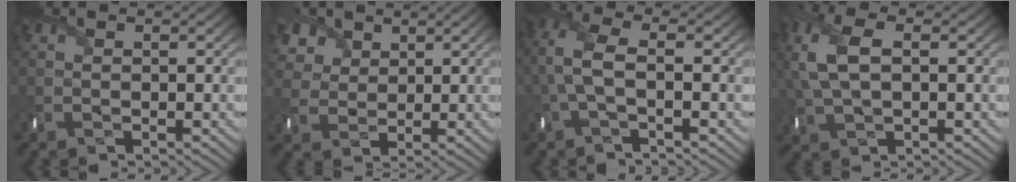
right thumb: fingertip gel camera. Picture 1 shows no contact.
{"total": 5.6, "force": [3.3, 4.0, 2.1], "torque": [-0.074, 0.010, 0.055]}
{"total": 5.0, "force": [-0.7, 1.9, 4.5], "torque": [-0.117, 0.013, -0.023]}
{"total": 8.1, "force": [1.2, 4.5, 6.7], "torque": [-0.187, 0.006, 0.019]}